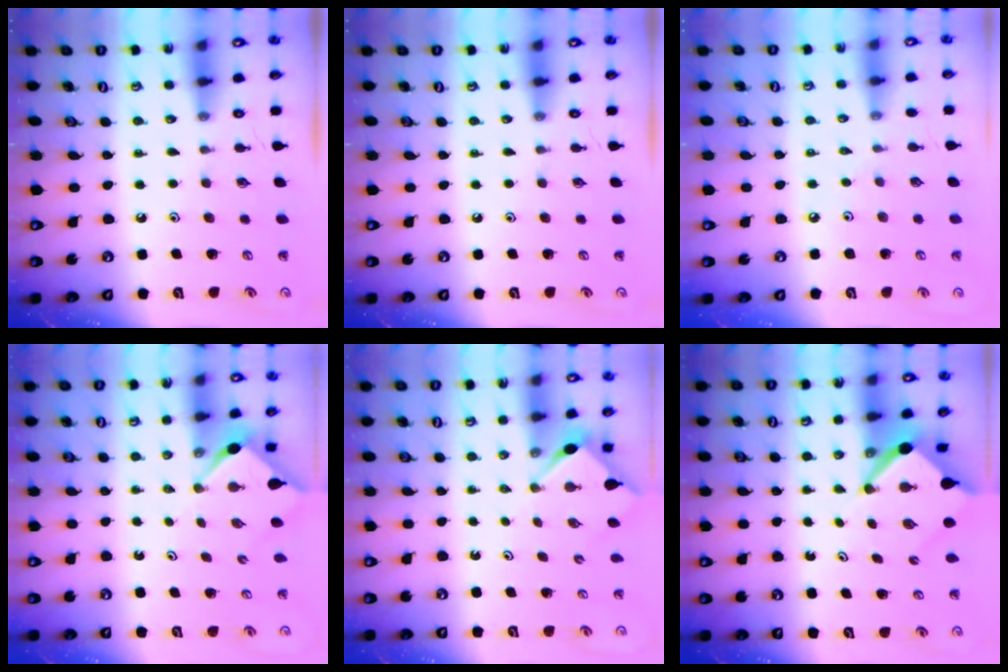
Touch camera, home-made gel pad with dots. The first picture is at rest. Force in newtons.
{"total": 0.0}
{"total": 1.6, "press": 1.6, "slide": 0.3}
{"total": 2.6, "press": 2.6, "slide": 0.3}
{"total": 2.7, "press": 2.6, "slide": 0.3}
{"total": 6.6, "press": 6.6, "slide": 0.4}